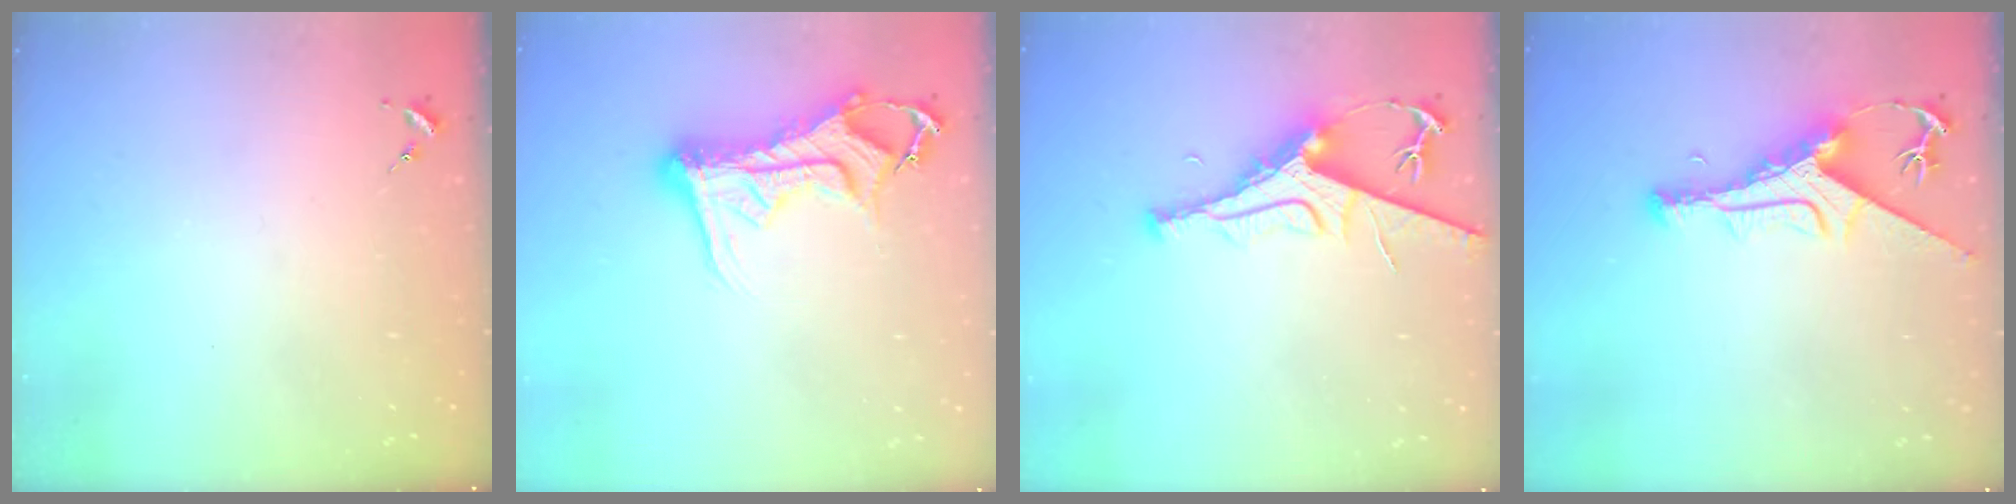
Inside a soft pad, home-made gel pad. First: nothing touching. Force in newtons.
{"total": 14.1, "press": 14.0, "slide": 1.6}
{"total": 9.8, "press": 9.7, "slide": 1.3}
{"total": 9.9, "press": 9.8, "slide": 1.3}